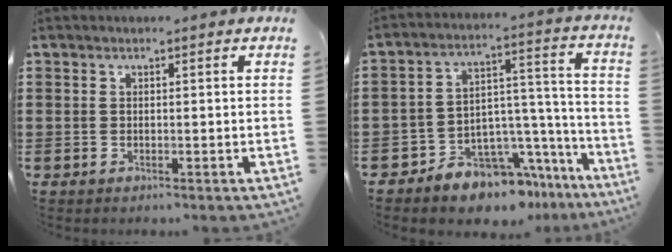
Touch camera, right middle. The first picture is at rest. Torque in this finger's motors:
{"motor_torque": [1.85, -0.29, 0.20, 0.12]}